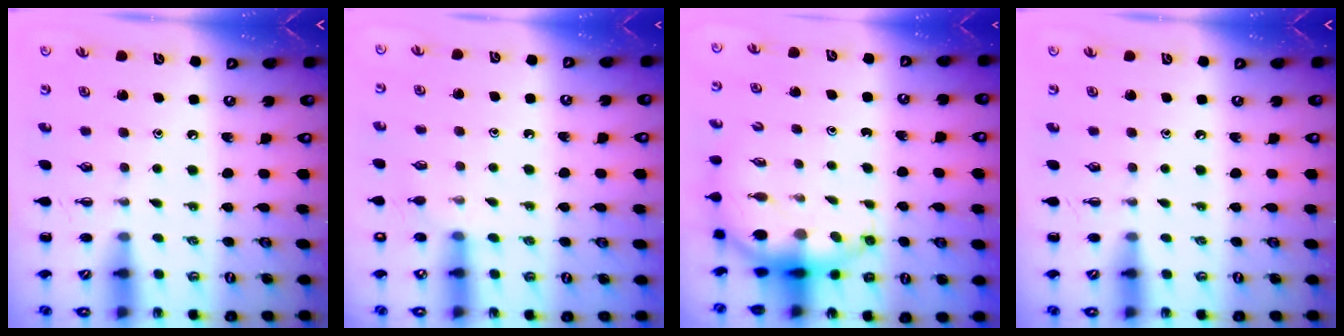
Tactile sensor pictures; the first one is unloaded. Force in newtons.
{"total": 7.7, "press": 7.6, "slide": 1.5}
{"total": 6.8, "press": 6.6, "slide": 1.6}
{"total": 0.0}